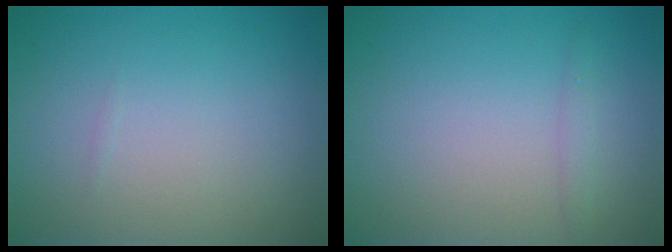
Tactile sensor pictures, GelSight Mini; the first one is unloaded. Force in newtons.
{"total": 0.8, "press": 0.8, "slide": 0.0}